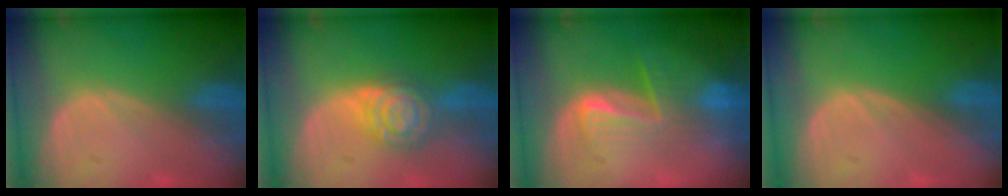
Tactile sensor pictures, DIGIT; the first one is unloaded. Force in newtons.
{"total": 6.5, "press": 6.5, "slide": 0.5}
{"total": 6.3, "press": 6.2, "slide": 1.3}
{"total": 0.0}